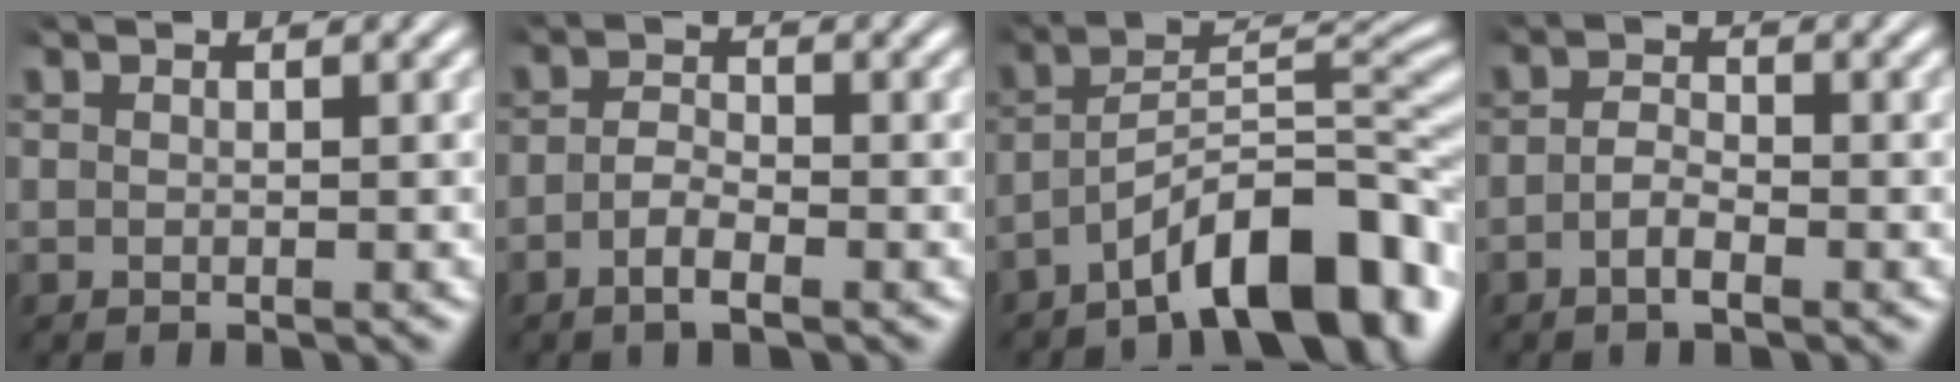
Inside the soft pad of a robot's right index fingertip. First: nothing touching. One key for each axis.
{"total": 2.4, "fx": -1.6, "fy": 0.9, "fz": 1.5, "tx": -0.034, "ty": -0.011, "tz": -0.028}
{"total": 9.5, "fx": -4.2, "fy": 4.1, "fz": 7.5, "tx": -0.111, "ty": -0.015, "tz": -0.063}
{"total": 2.1, "fx": -1.4, "fy": 0.9, "fz": 1.3, "tx": -0.026, "ty": -0.010, "tz": -0.026}